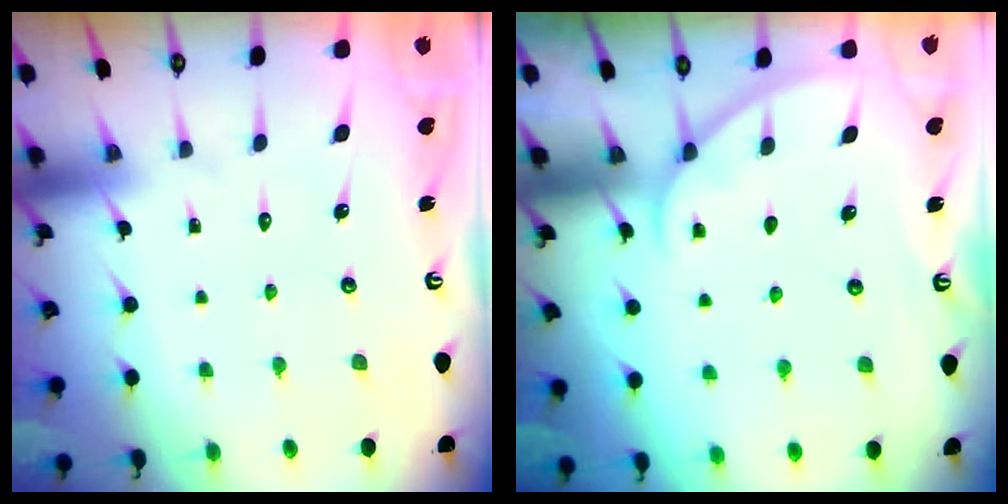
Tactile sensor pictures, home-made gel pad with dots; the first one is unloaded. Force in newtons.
{"total": 2.3, "press": 2.2, "slide": 0.3}